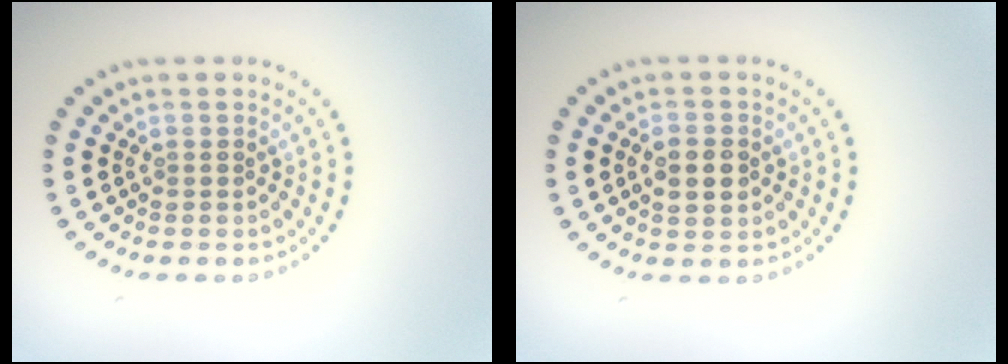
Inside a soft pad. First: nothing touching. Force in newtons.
{"total": 2.6, "press": 2.6, "slide": 0.2}